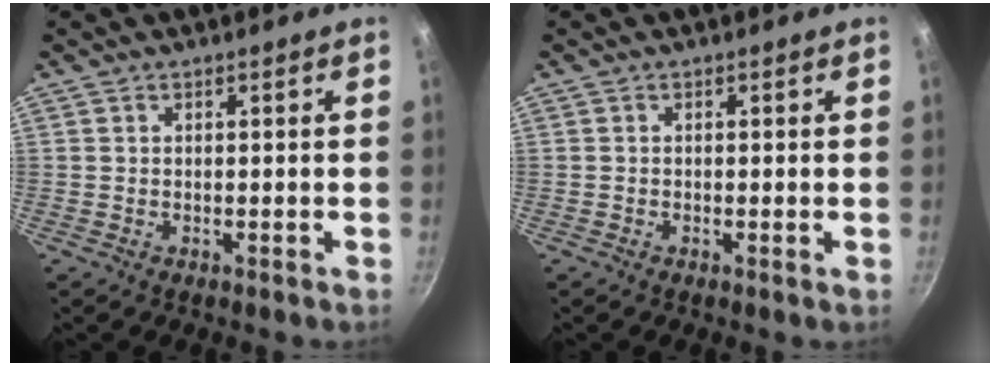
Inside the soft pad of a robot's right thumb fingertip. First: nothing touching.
{"total": 0.0}